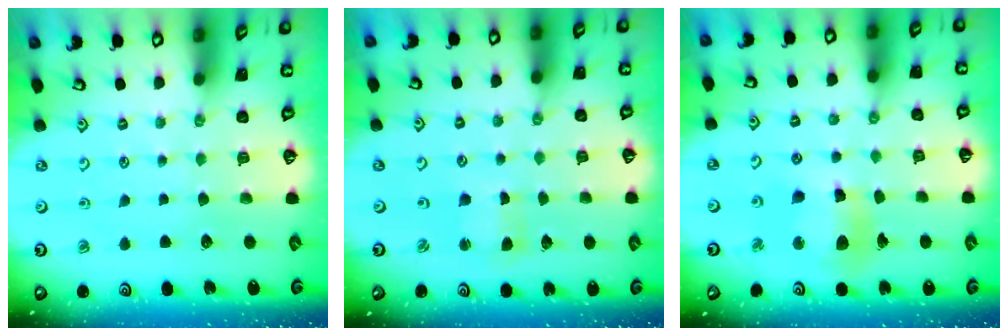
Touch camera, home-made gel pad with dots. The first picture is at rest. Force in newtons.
{"total": 2.2, "press": 2.2, "slide": 0.3}
{"total": 10.3, "press": 10.2, "slide": 1.4}